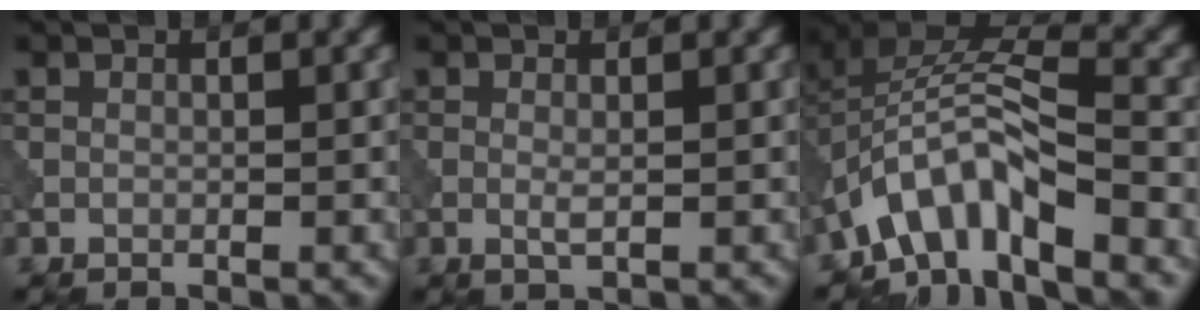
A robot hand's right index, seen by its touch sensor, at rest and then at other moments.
{"total": 1.0, "force": [0.0, 0.1, 1.0], "torque": [-0.022, -0.002, -0.001]}
{"total": 8.2, "force": [-4.5, 3.1, 6.1], "torque": [-0.105, 0.010, -0.096]}